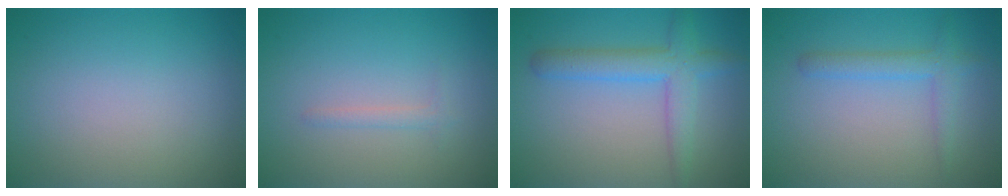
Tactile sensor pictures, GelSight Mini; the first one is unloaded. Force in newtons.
{"total": 0.9, "press": 0.9, "slide": 0.0}
{"total": 4.0, "press": 4.0, "slide": 0.2}
{"total": 2.1, "press": 2.1, "slide": 0.2}